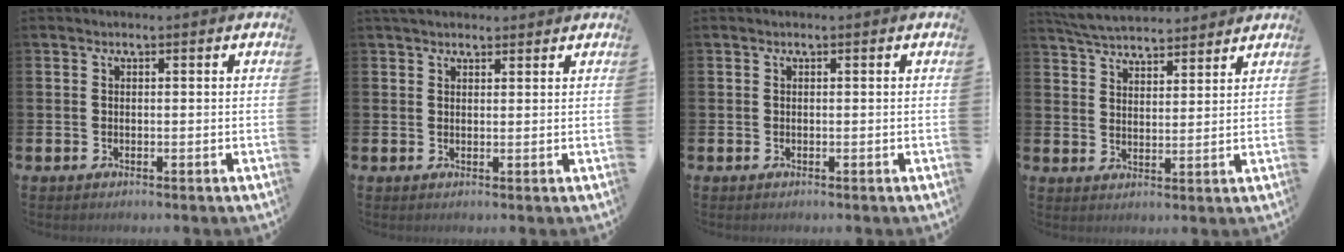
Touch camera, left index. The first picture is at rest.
{"total": 2.2, "force": [2.0, 0.8, 0.5], "torque": [-0.004, -0.001, 0.035]}
{"total": 0.0}
{"total": 5.6, "force": [5.5, 1.0, 0.8], "torque": [-0.035, -0.027, 0.100]}